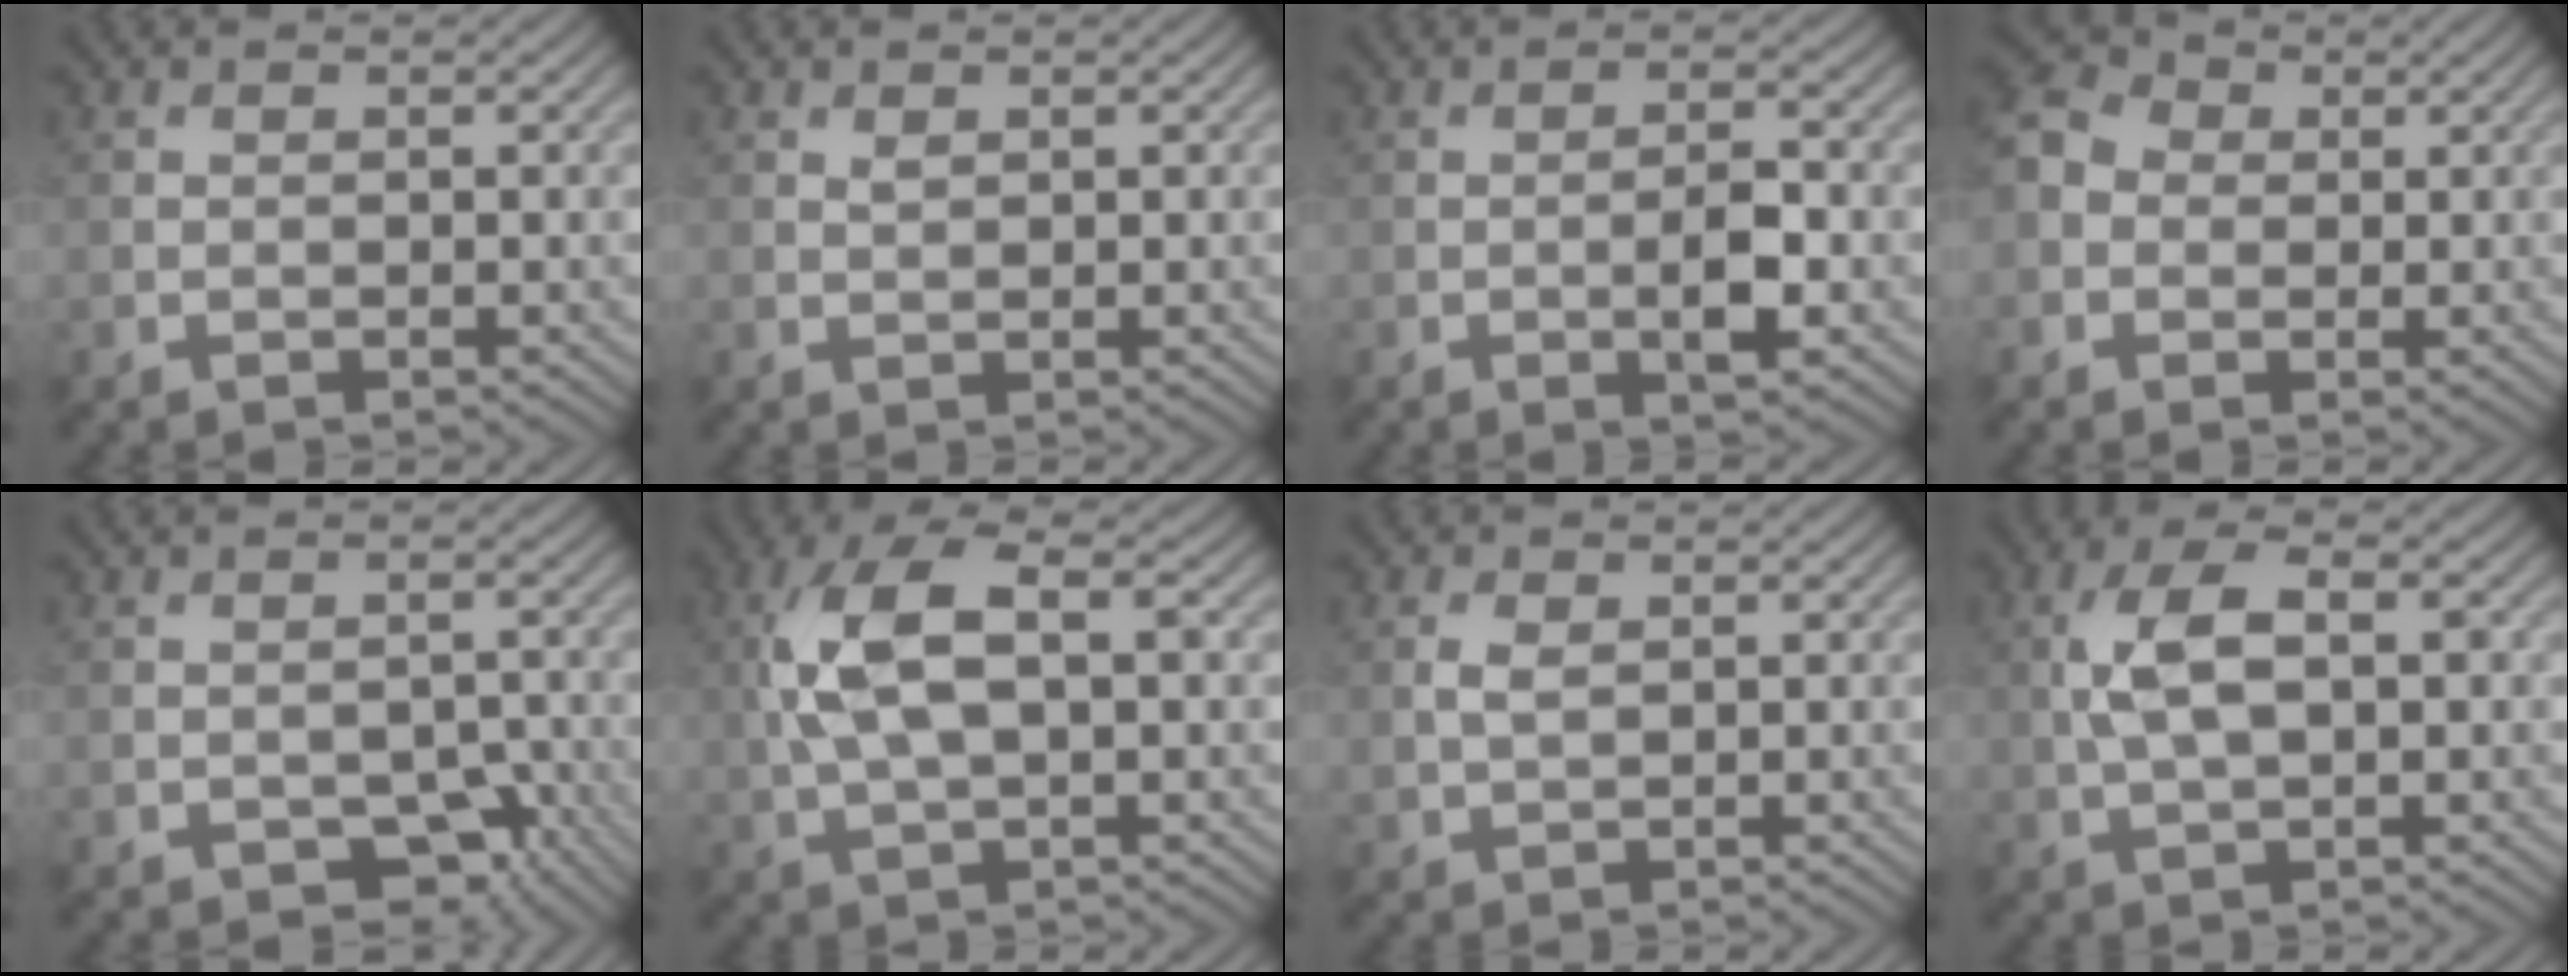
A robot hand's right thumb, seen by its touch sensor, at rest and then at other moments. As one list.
[{"total": 0.7, "force": [0.5, 0.3, 0.4], "torque": [-0.011, -0.001, 0.010]}, {"total": 3.6, "force": [-1.0, 1.0, 3.3], "torque": [-0.060, 0.000, -0.020]}, {"total": 5.4, "force": [-0.1, 4.7, 2.7], "torque": [-0.074, 0.006, -0.012]}, {"total": 5.6, "force": [-3.0, 3.7, 3.0], "torque": [-0.038, 0.001, -0.041]}, {"total": 9.9, "force": [1.0, 4.7, 8.7], "torque": [-0.193, 0.016, 0.016]}, {"total": 2.2, "force": [0.5, 1.3, 1.7], "torque": [-0.044, 0.001, 0.013]}, {"total": 6.7, "force": [0.6, 3.1, 5.9], "torque": [-0.127, 0.010, 0.009]}]